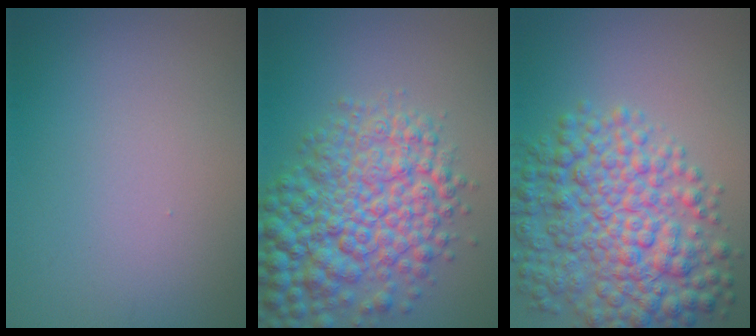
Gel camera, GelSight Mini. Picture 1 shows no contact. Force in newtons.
{"total": 9.0, "press": 9.0, "slide": 0.2}
{"total": 8.9, "press": 8.9, "slide": 0.2}